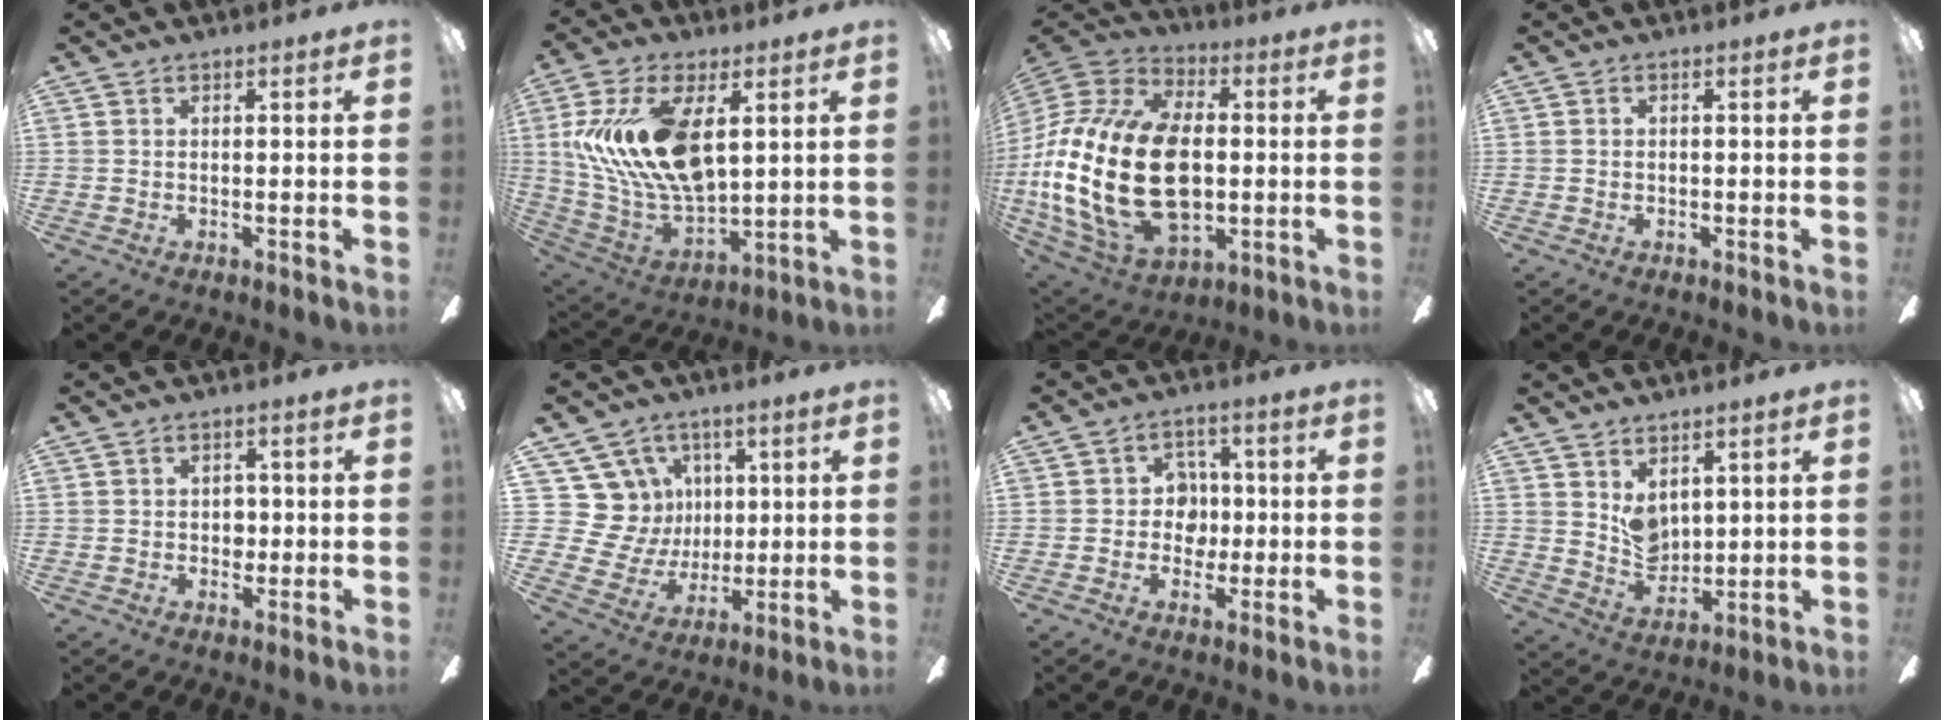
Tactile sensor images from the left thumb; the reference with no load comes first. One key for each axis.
{"total": 19.0, "fx": 5.5, "fy": 10.0, "fz": 15.2, "tx": -0.327, "ty": -0.013, "tz": 0.093}
{"total": 29.4, "fx": -2.0, "fy": 18.5, "fz": 22.8, "tx": -0.488, "ty": 0.013, "tz": -0.026}
{"total": 0.5, "fx": -0.2, "fy": 0.2, "fz": 0.4, "tx": -0.008, "ty": 0.001, "tz": -0.005}
{"total": 2.9, "fx": 0.0, "fy": 2.3, "fz": 1.7, "tx": -0.026, "ty": 0.004, "tz": -0.003}
{"total": 14.2, "fx": 4.5, "fy": 13.1, "fz": 2.7, "tx": -0.080, "ty": -0.028, "tz": 0.104}
{"total": 6.3, "fx": -0.5, "fy": 5.8, "fz": 2.3, "tx": -0.030, "ty": 0.014, "tz": -0.010}
{"total": 6.6, "fx": 4.0, "fy": 4.5, "fz": 2.7, "tx": -0.044, "ty": -0.022, "tz": 0.078}